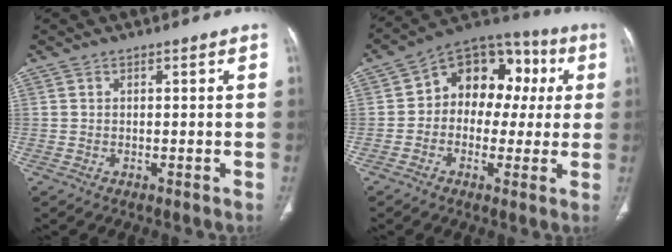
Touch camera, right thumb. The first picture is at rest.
{"total": 15.2, "force": [1.7, 11.2, 10.1], "torque": [-0.085, 0.044, 0.012]}